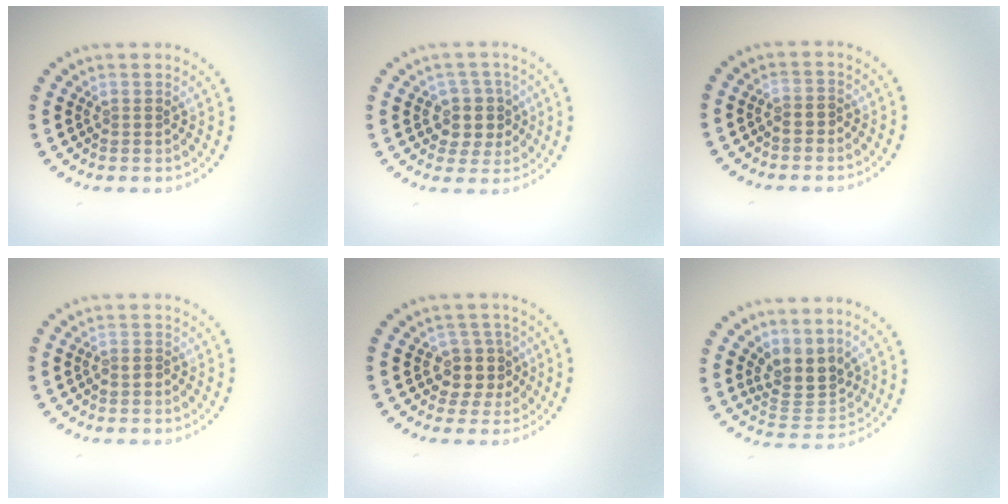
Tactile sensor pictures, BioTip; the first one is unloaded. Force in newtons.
{"total": 3.3, "press": 2.9, "slide": 1.5}
{"total": 0.8, "press": 0.6, "slide": 0.5}
{"total": 0.9, "press": 0.6, "slide": 0.6}
{"total": 3.0, "press": 2.5, "slide": 1.5}
{"total": 3.4, "press": 2.9, "slide": 1.8}